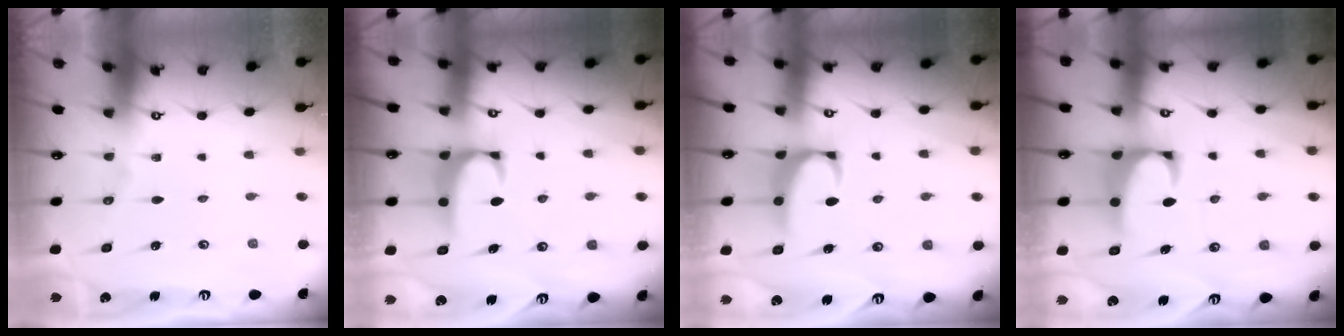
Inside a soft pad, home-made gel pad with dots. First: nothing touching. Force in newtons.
{"total": 1.9, "press": 1.9, "slide": 0.3}
{"total": 2.5, "press": 2.4, "slide": 0.8}
{"total": 3.7, "press": 3.6, "slide": 1.0}